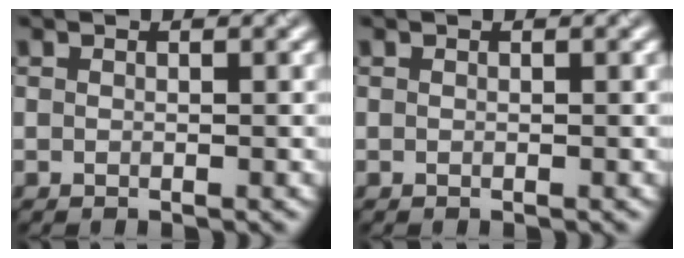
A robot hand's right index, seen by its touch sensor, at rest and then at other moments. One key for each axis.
{"total": 0.0}